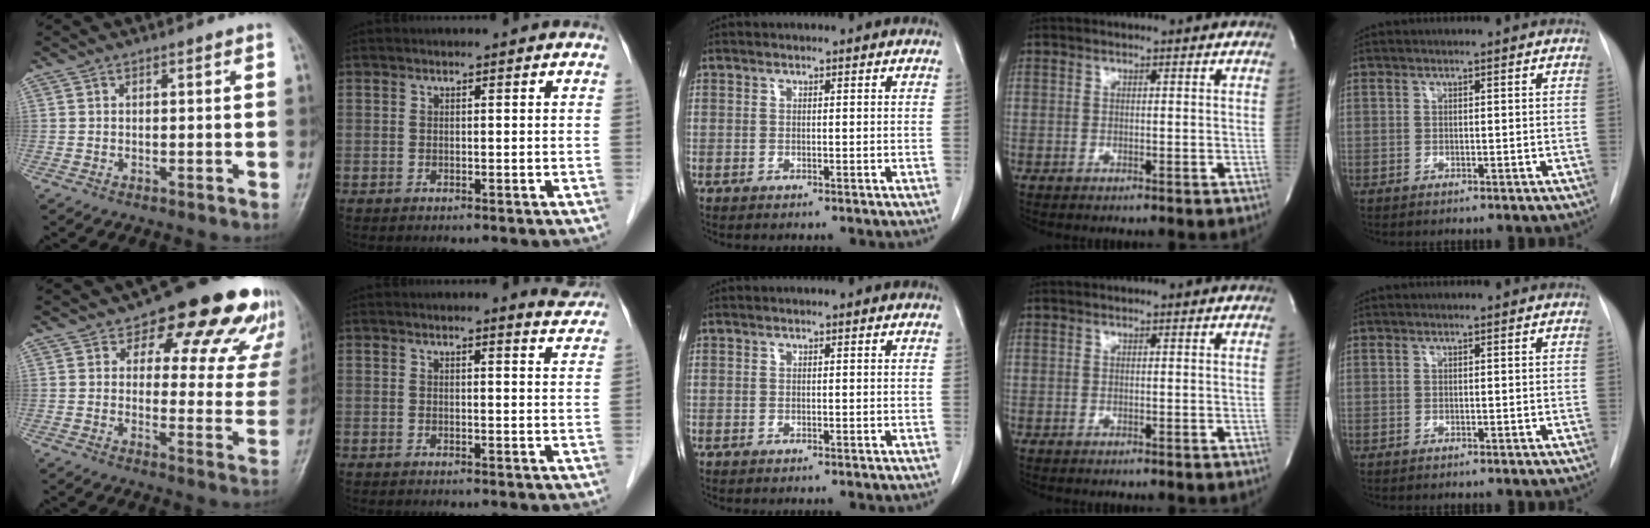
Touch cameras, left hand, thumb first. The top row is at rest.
{"thumb": {"total": 20.5, "force": [14.4, 9.6, 11.0], "torque": [-0.082, -0.069, 0.158]}, "index": {"total": 4.0, "force": [3.9, 0.3, 0.9], "torque": [-0.013, -0.018, 0.027]}}